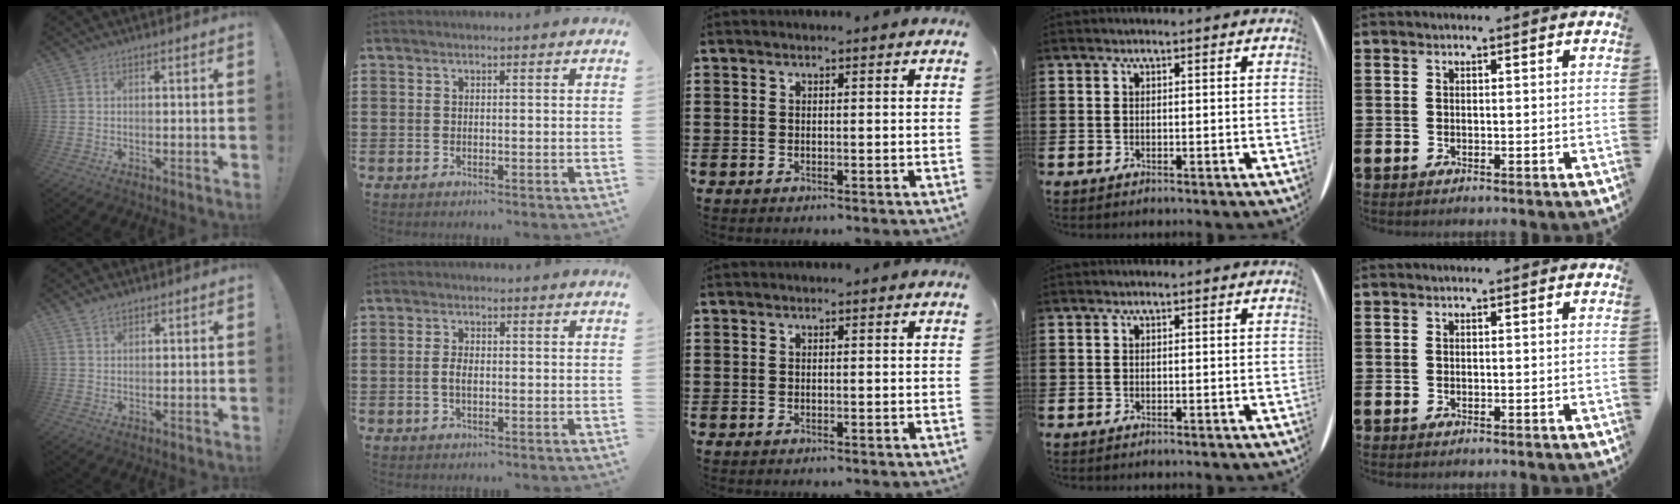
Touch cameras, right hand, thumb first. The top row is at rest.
{"thumb": {"total": 2.5, "force": [2.0, 1.2, 0.8], "torque": [-0.011, -0.010, 0.037]}, "index": {"total": 2.3, "force": [-0.3, 1.1, 2.0], "torque": [-0.045, 0.000, -0.008]}}